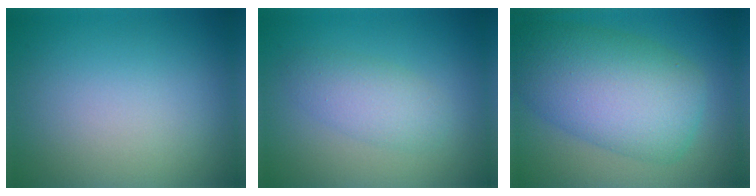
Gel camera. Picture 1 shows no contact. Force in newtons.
{"total": 2.8, "press": 2.8, "slide": 0.1}
{"total": 9.8, "press": 9.8, "slide": 0.2}